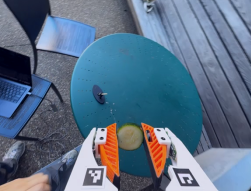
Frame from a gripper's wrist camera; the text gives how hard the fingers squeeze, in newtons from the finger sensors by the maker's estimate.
{"total": 11.9, "left": 12.2, "right": 11.5}